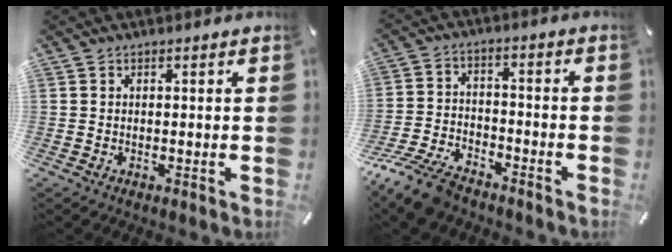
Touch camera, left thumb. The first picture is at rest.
{"total": 10.7, "force": [-8.7, 4.2, 4.7], "torque": [-0.097, 0.040, -0.167]}